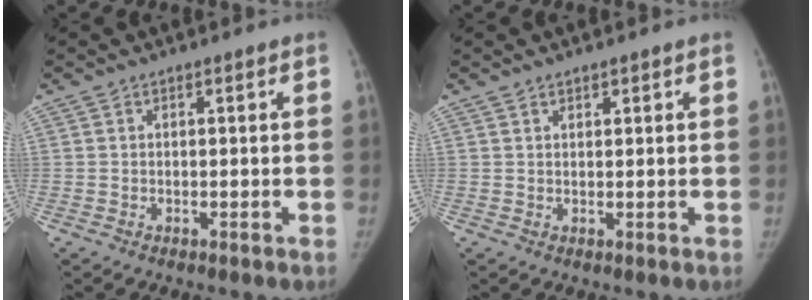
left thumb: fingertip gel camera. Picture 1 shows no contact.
{"total": 1.0, "force": [0.8, 0.4, 0.4], "torque": [0.001, -0.004, 0.011]}